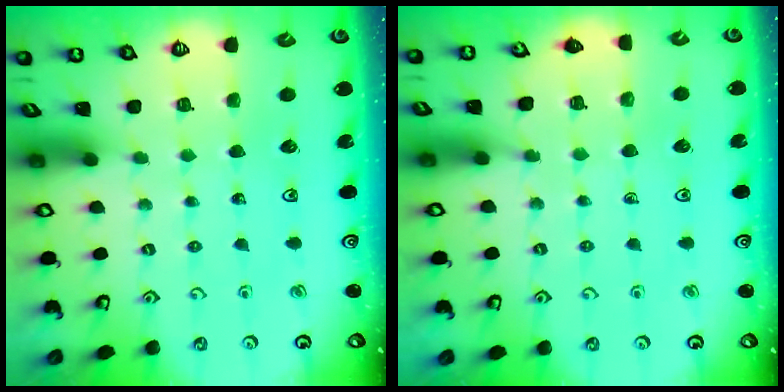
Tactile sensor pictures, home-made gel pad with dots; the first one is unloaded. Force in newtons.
{"total": 5.6, "press": 5.3, "slide": 1.9}